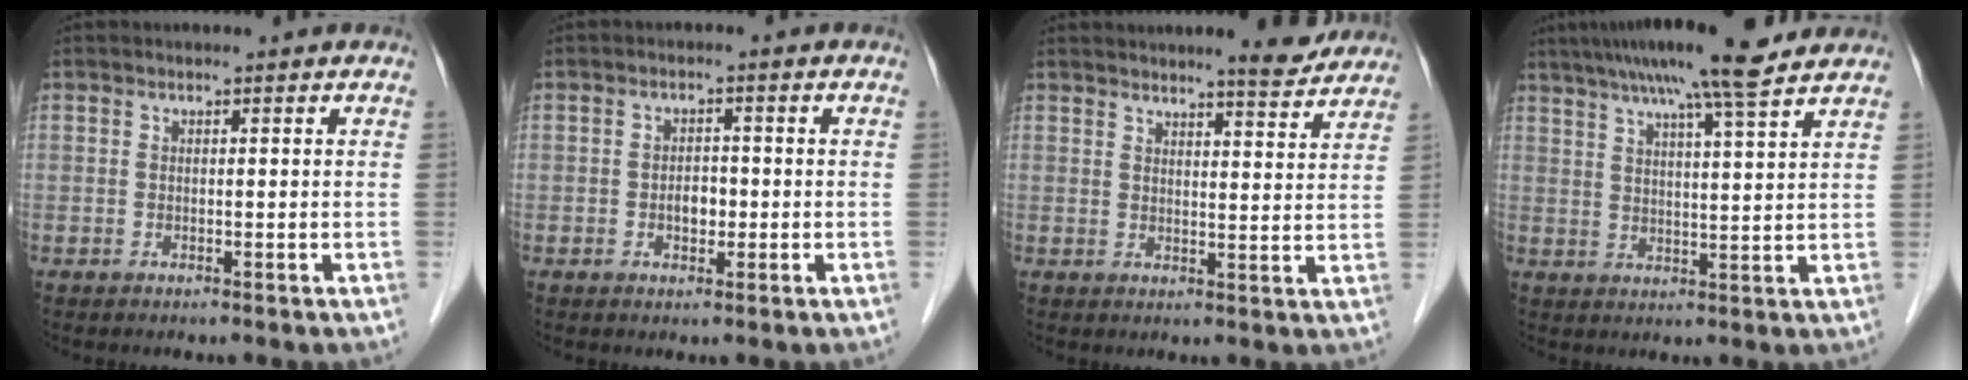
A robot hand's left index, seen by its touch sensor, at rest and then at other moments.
{"total": 2.5, "force": [-0.7, 1.6, 1.8], "torque": [-0.026, 0.007, -0.010]}
{"total": 6.2, "force": [5.8, 0.6, 2.2], "torque": [-0.034, -0.007, 0.068]}
{"total": 13.8, "force": [10.8, 0.3, 8.5], "torque": [-0.141, 0.029, 0.152]}